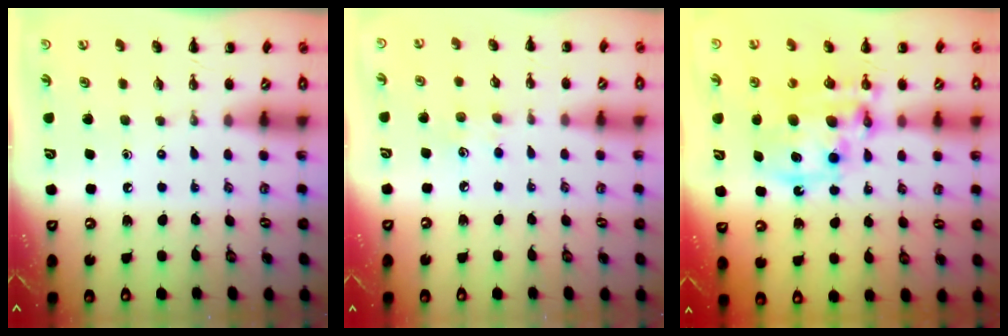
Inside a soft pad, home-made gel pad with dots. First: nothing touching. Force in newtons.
{"total": 5.4, "press": 5.2, "slide": 1.3}
{"total": 14.3, "press": 13.8, "slide": 3.4}